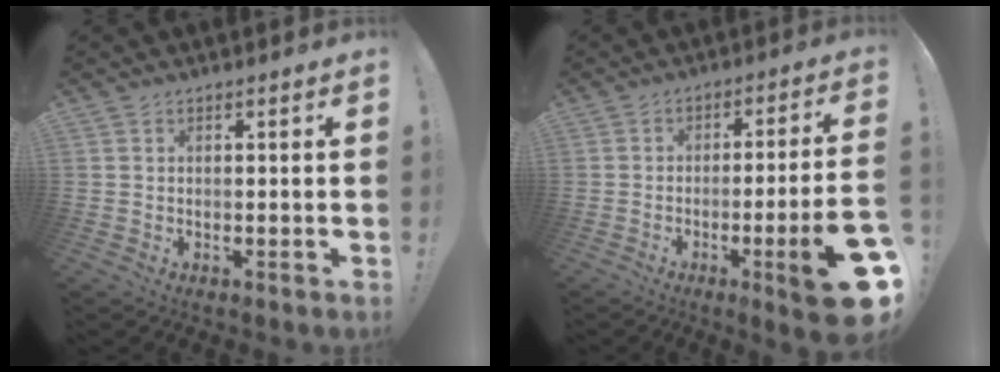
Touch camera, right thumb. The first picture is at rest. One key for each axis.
{"total": 16.1, "fx": -5.8, "fy": 2.1, "fz": 14.9, "tx": -0.206, "ty": 0.020, "tz": -0.077}